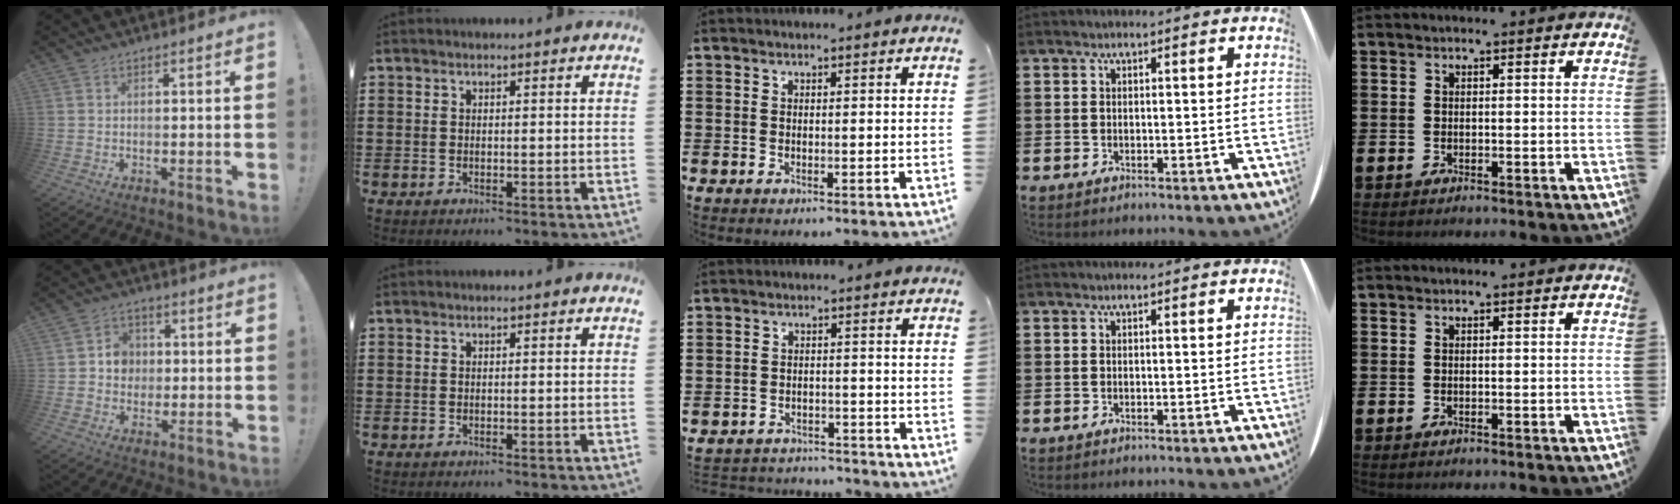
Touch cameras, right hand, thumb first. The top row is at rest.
{"thumb": {"total": 6.5, "force": [0.4, 6.1, 2.2], "torque": [-0.038, 0.009, 0.013]}, "middle": {"total": 3.1, "force": [-3.0, 0.5, -0.4], "torque": [-0.002, 0.000, -0.068]}}